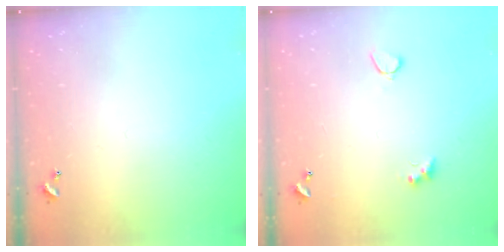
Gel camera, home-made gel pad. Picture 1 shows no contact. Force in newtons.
{"total": 3.5, "press": 3.3, "slide": 0.9}